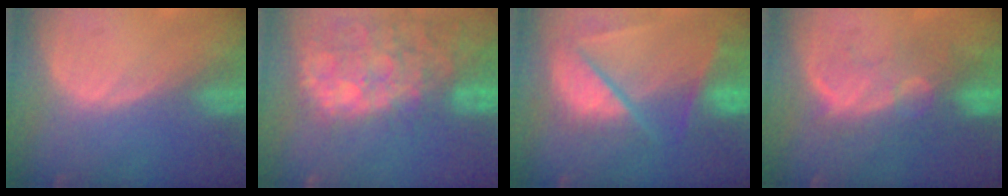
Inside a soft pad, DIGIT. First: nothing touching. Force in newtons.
{"total": 14.1, "press": 11.6, "slide": 8.1}
{"total": 9.7, "press": 8.3, "slide": 4.9}
{"total": 9.6, "press": 8.5, "slide": 4.4}